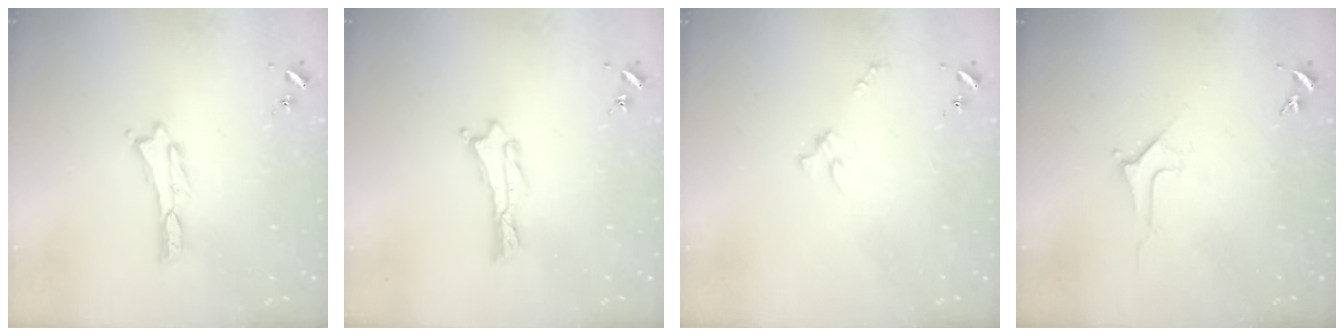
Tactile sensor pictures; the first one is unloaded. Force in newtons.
{"total": 0.0}
{"total": 2.3, "press": 2.2, "slide": 0.3}
{"total": 2.8, "press": 2.8, "slide": 0.4}